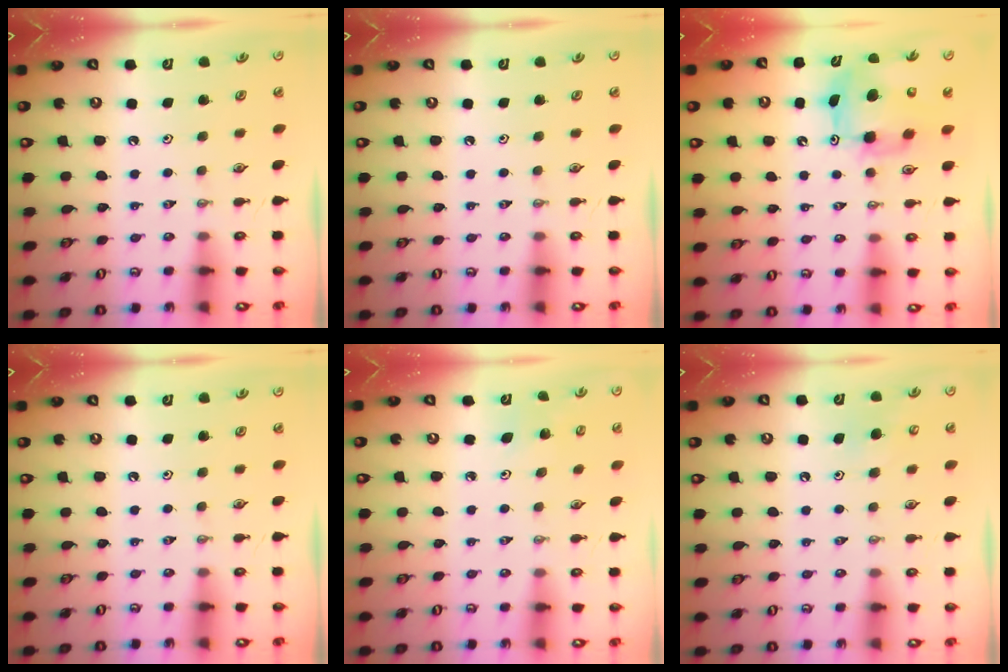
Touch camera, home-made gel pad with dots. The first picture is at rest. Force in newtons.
{"total": 0.0}
{"total": 9.1, "press": 9.1, "slide": 0.5}
{"total": 0.0}
{"total": 3.8, "press": 3.8, "slide": 0.3}
{"total": 5.7, "press": 5.7, "slide": 0.9}